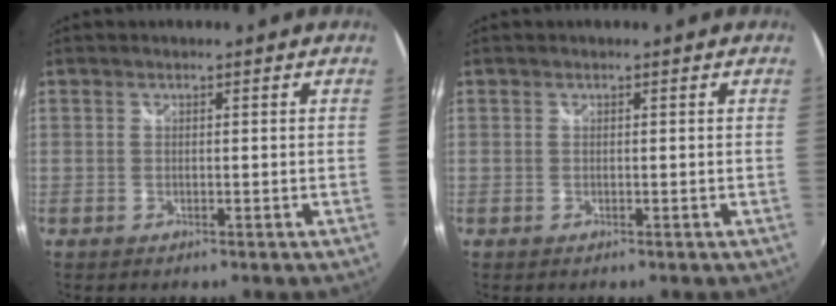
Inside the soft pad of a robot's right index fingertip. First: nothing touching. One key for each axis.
{"total": 0.0}